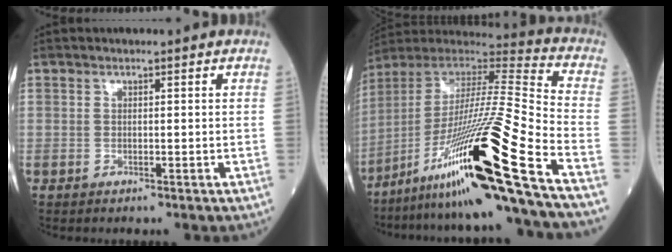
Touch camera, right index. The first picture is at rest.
{"total": 27.2, "force": [-14.7, -1.6, 22.8], "torque": [-0.396, -0.040, -0.267]}